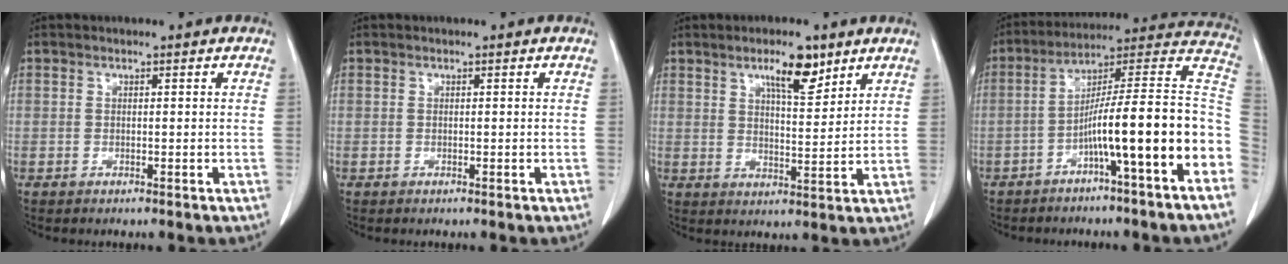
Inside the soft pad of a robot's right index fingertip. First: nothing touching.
{"total": 0.0}
{"total": 7.0, "force": [4.6, 1.7, 5.0], "torque": [-0.084, -0.001, 0.076]}
{"total": 17.1, "force": [-5.8, -0.1, 16.0], "torque": [-0.211, 0.036, -0.095]}